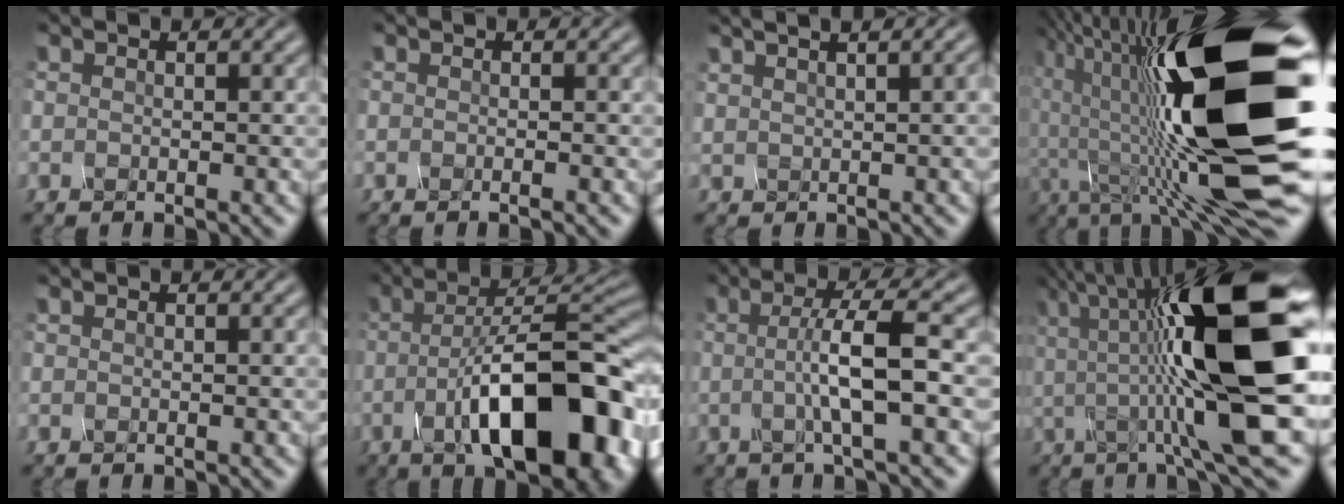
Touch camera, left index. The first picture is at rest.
{"total": 1.8, "force": [-0.5, 0.8, 1.5], "torque": [-0.005, -0.001, -0.012]}
{"total": 5.5, "force": [2.7, 1.8, 4.4], "torque": [-0.018, 0.053, 0.018]}
{"total": 17.2, "force": [-0.7, 4.7, 16.5], "torque": [-0.308, 0.014, -0.008]}
{"total": 0.0}
{"total": 13.3, "force": [-6.2, 5.0, 10.7], "torque": [-0.150, 0.012, -0.086]}
{"total": 4.2, "force": [-0.7, -0.4, 4.1], "torque": [-0.089, 0.011, -0.006]}
{"total": 13.6, "force": [1.5, 2.4, 13.3], "torque": [-0.209, 0.016, 0.029]}